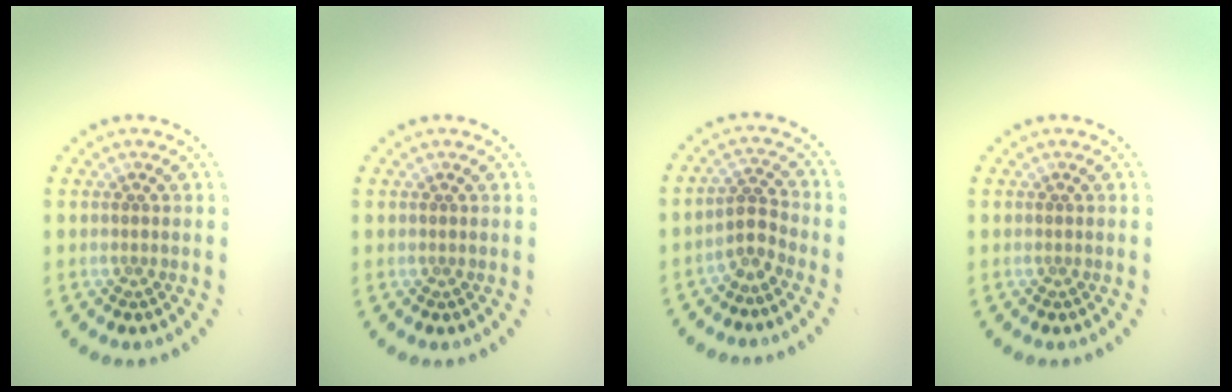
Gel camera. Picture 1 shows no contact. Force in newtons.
{"total": 0.0}
{"total": 2.1, "press": 1.6, "slide": 1.4}
{"total": 0.0}